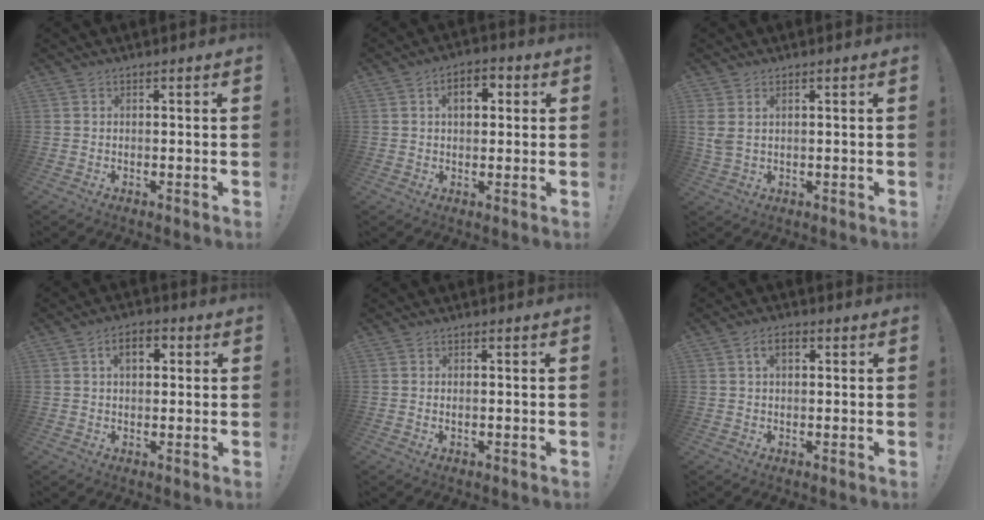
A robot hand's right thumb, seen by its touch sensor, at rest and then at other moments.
{"total": 6.1, "force": [1.3, 4.0, 4.4], "torque": [-0.054, 0.003, 0.015]}
{"total": 2.9, "force": [1.4, 1.2, 2.2], "torque": [-0.044, -0.001, 0.026]}
{"total": 5.5, "force": [1.4, 3.4, 4.0], "torque": [-0.053, 0.004, 0.019]}
{"total": 0.6, "force": [-0.1, 0.2, 0.6], "torque": [-0.017, 0.003, -0.001]}
{"total": 3.8, "force": [1.1, 2.1, 2.9], "torque": [-0.047, 0.004, 0.017]}